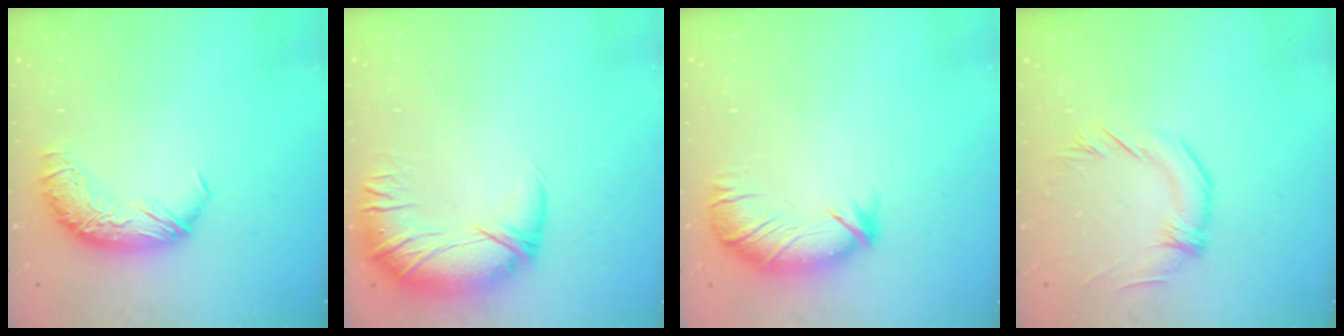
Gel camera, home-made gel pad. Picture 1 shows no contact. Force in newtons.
{"total": 3.0, "press": 0.1, "slide": 3.0}
{"total": 2.9, "press": 2.5, "slide": 1.5}
{"total": 1.3, "press": 1.3, "slide": 0.4}